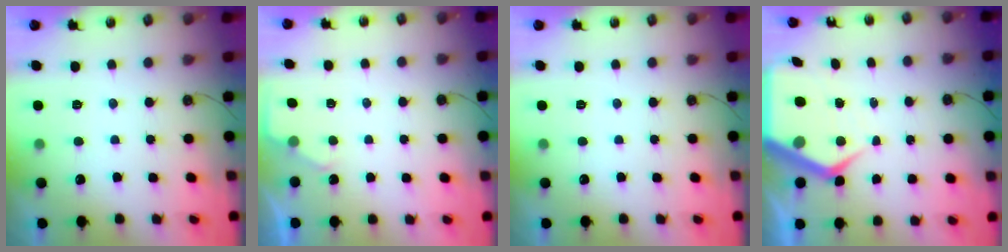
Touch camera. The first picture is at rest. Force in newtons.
{"total": 1.9, "press": 1.9, "slide": 0.3}
{"total": 0.0}
{"total": 8.2, "press": 8.2, "slide": 0.6}